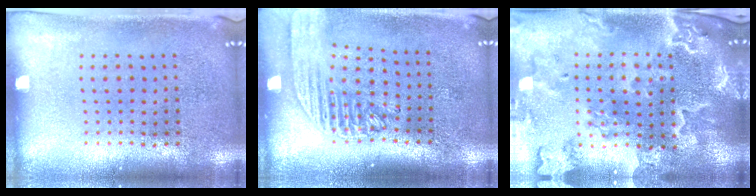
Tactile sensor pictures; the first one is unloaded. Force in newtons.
{"total": 2.0, "press": 1.7, "slide": 1.1}
{"total": 4.0, "press": 3.4, "slide": 2.2}